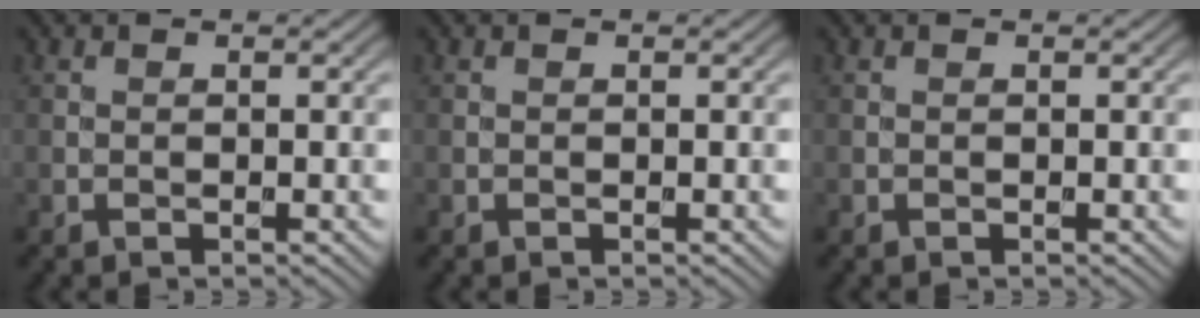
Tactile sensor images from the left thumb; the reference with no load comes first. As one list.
[{"total": 0.0}, {"total": 0.0}]